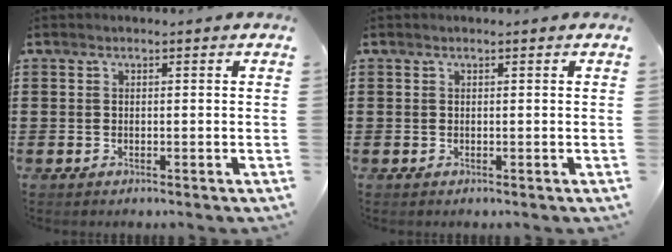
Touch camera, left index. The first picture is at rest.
{"total": 0.0}